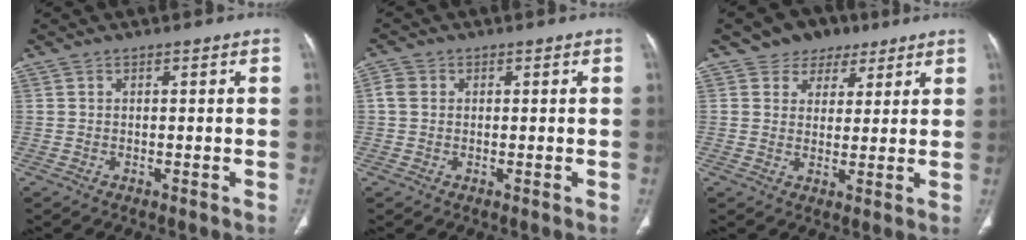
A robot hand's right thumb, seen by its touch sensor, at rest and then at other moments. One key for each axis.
{"total": 2.5, "fx": 0.2, "fy": 2.2, "fz": 1.1, "tx": -0.022, "ty": 0.006, "tz": 0.001}
{"total": 7.0, "fx": 4.4, "fy": 5.3, "fz": 1.4, "tx": 0.015, "ty": -0.011, "tz": 0.066}